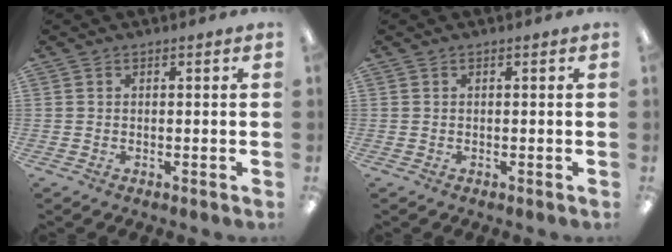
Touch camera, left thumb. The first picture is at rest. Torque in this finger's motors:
{"motor_torque": [0.00, 0.00, 0.01, -0.01, 0.00]}